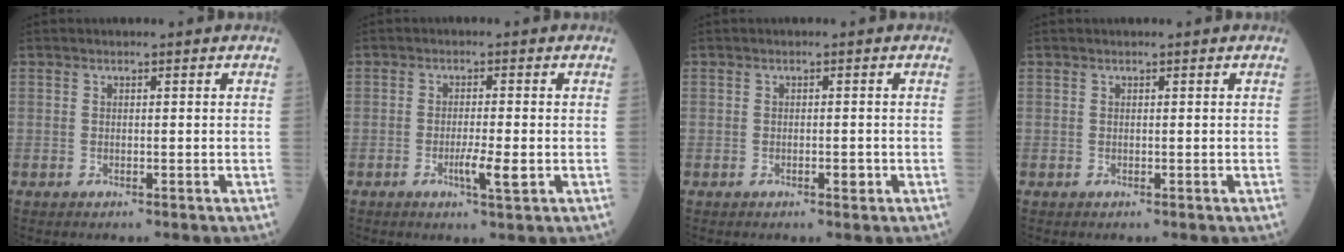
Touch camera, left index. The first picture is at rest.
{"total": 3.5, "force": [-1.2, 0.2, 3.3], "torque": [-0.060, -0.007, -0.020]}
{"total": 1.1, "force": [-0.7, 0.4, 0.9], "torque": [-0.014, -0.001, -0.010]}
{"total": 0.0}